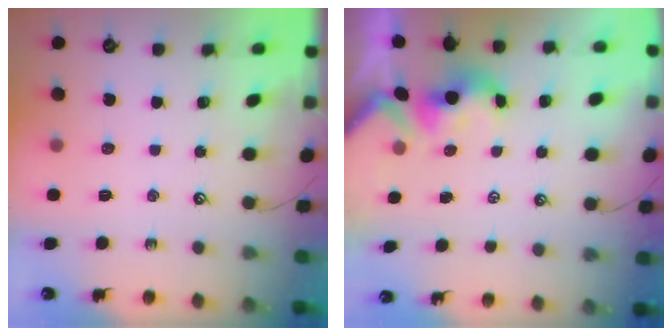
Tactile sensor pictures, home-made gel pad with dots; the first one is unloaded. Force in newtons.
{"total": 1.7, "press": 1.5, "slide": 0.7}